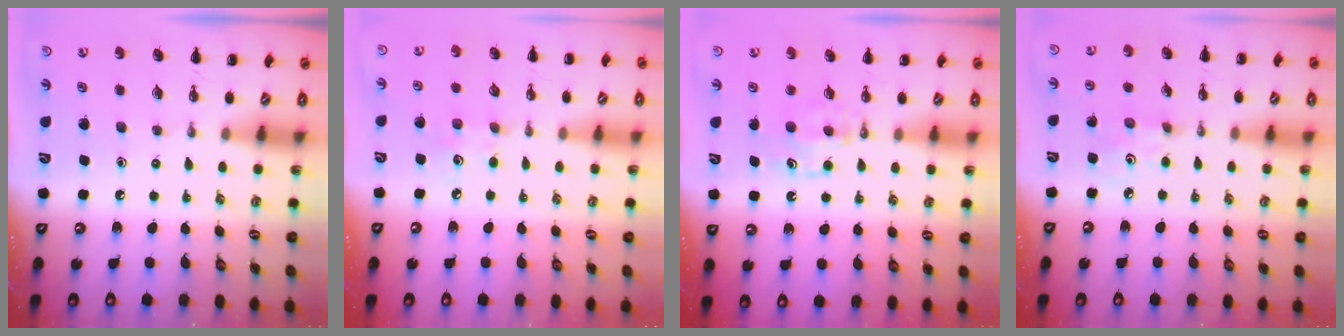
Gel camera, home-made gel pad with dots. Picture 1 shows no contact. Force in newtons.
{"total": 4.6, "press": 4.5, "slide": 1.2}
{"total": 5.1, "press": 4.7, "slide": 1.7}
{"total": 2.7, "press": 2.7, "slide": 0.3}